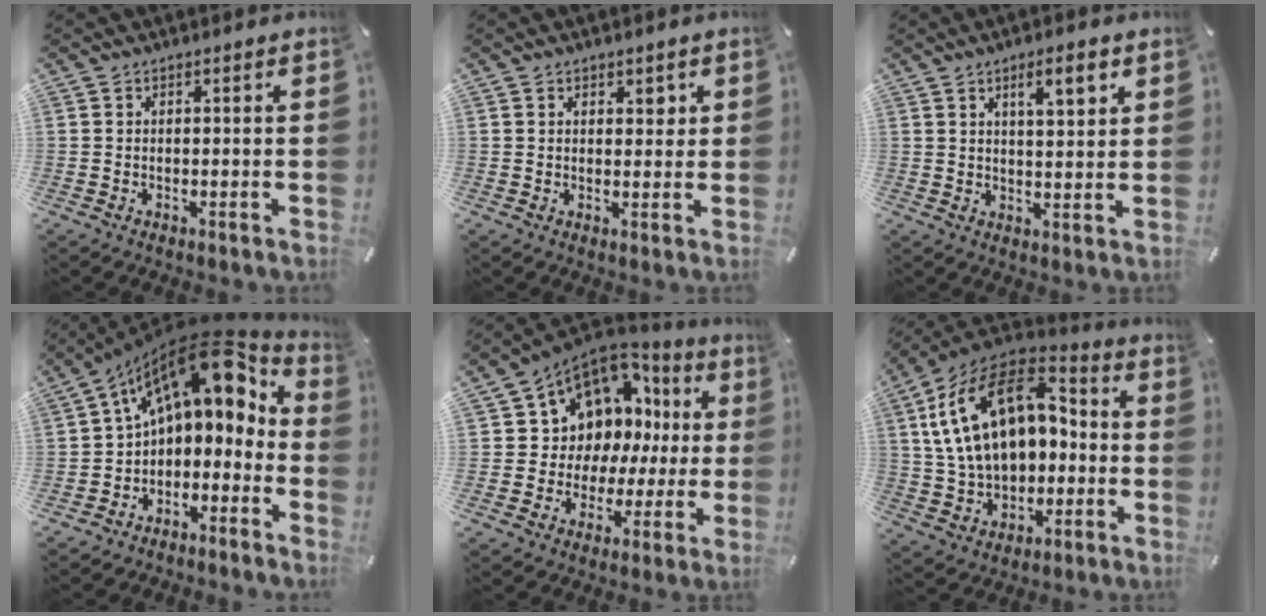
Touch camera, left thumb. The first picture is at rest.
{"total": 2.4, "force": [1.1, 1.6, 1.4], "torque": [-0.005, -0.005, 0.012]}
{"total": 6.7, "force": [3.7, 2.1, 5.2], "torque": [-0.069, -0.013, 0.056]}
{"total": 14.7, "force": [7.5, 8.3, 9.5], "torque": [-0.132, -0.060, 0.123]}
{"total": 11.2, "force": [5.5, 9.3, 3.1], "torque": [-0.066, -0.063, 0.111]}
{"total": 21.4, "force": [5.3, 14.7, 14.7], "torque": [-0.288, -0.013, 0.091]}